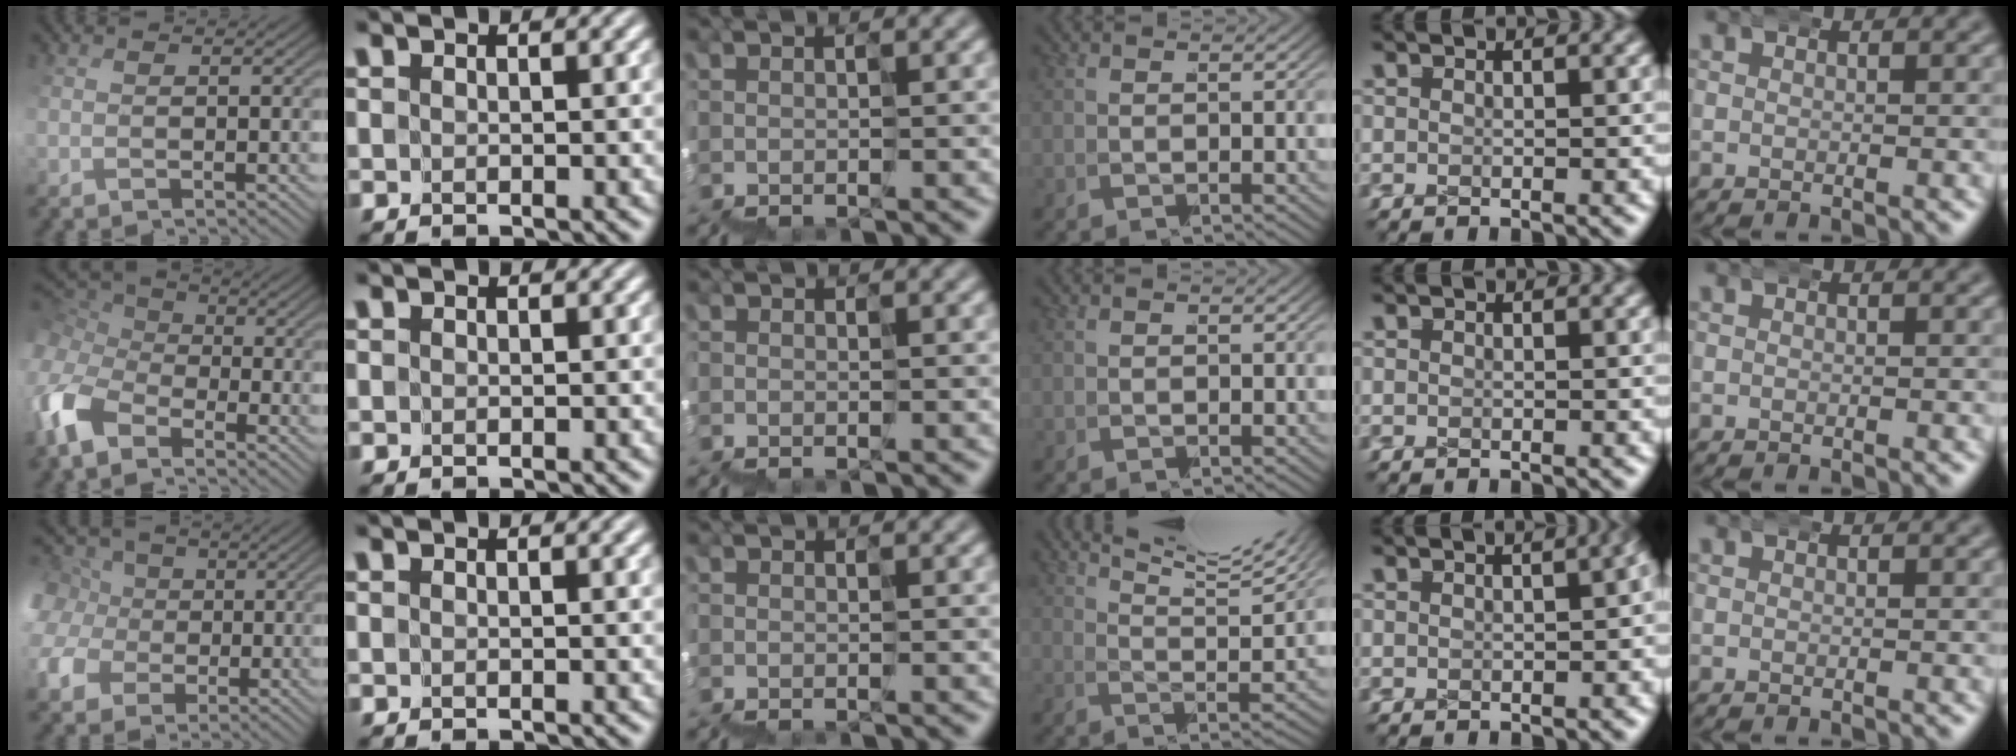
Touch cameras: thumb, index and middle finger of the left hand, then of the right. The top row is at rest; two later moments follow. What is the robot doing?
{"motion": "wrap", "object": "ethernet cable"}